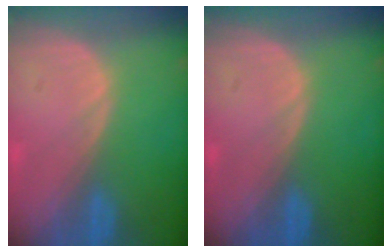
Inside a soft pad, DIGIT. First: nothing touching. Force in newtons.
{"total": 0.0}